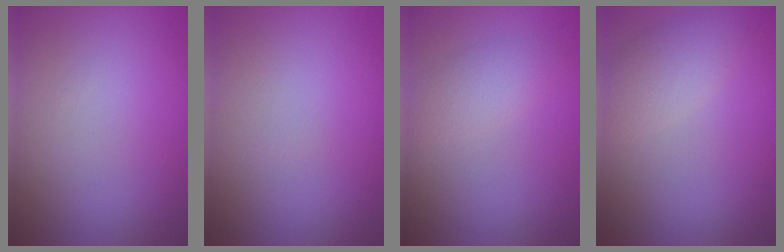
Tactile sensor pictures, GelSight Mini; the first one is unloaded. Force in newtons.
{"total": 0.0}
{"total": 2.2, "press": 2.2, "slide": 0.1}
{"total": 3.0, "press": 3.0, "slide": 0.1}